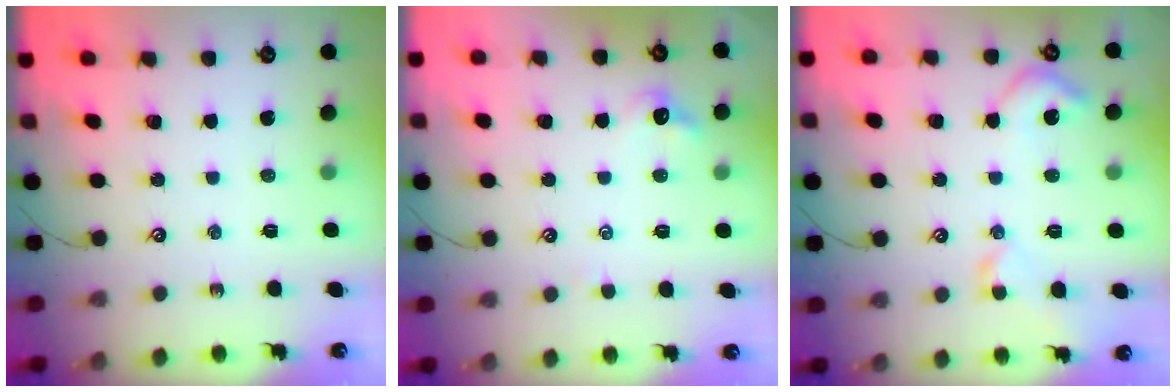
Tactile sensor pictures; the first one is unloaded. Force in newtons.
{"total": 2.7, "press": 2.6, "slide": 0.7}
{"total": 5.2, "press": 5.0, "slide": 1.1}